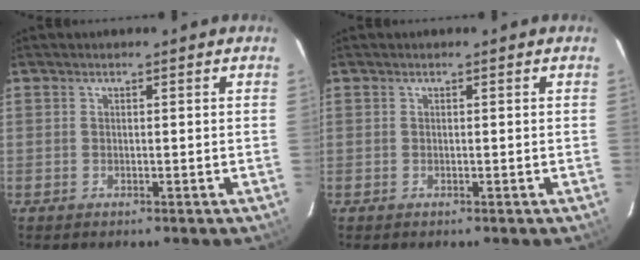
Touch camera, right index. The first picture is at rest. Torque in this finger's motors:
{"motor_torque": [0.36, 0.32, 0.02, 0.00]}